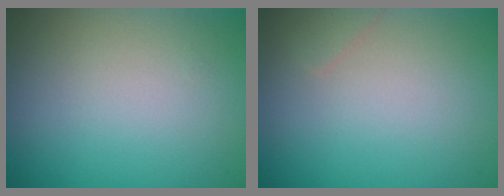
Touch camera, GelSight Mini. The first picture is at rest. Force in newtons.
{"total": 0.6, "press": 0.6, "slide": 0.1}